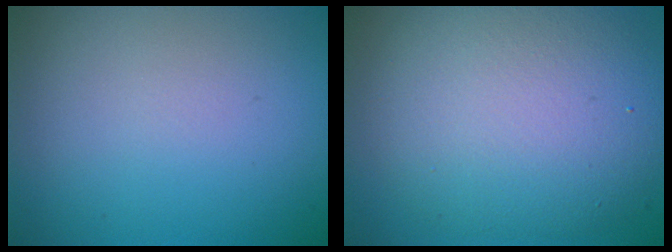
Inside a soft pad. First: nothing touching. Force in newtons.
{"total": 9.0, "press": 9.0, "slide": 0.9}